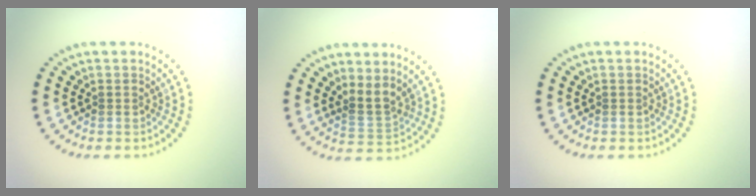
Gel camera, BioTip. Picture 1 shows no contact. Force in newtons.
{"total": 2.1, "press": 1.6, "slide": 1.3}
{"total": 0.0}